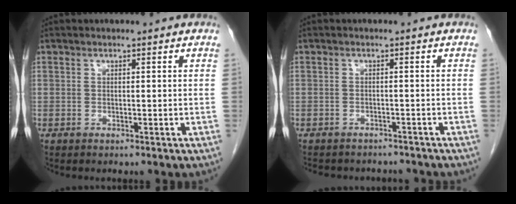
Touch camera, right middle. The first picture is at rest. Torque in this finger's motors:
{"motor_torque": [0.17, -0.17, 0.00, 0.01]}